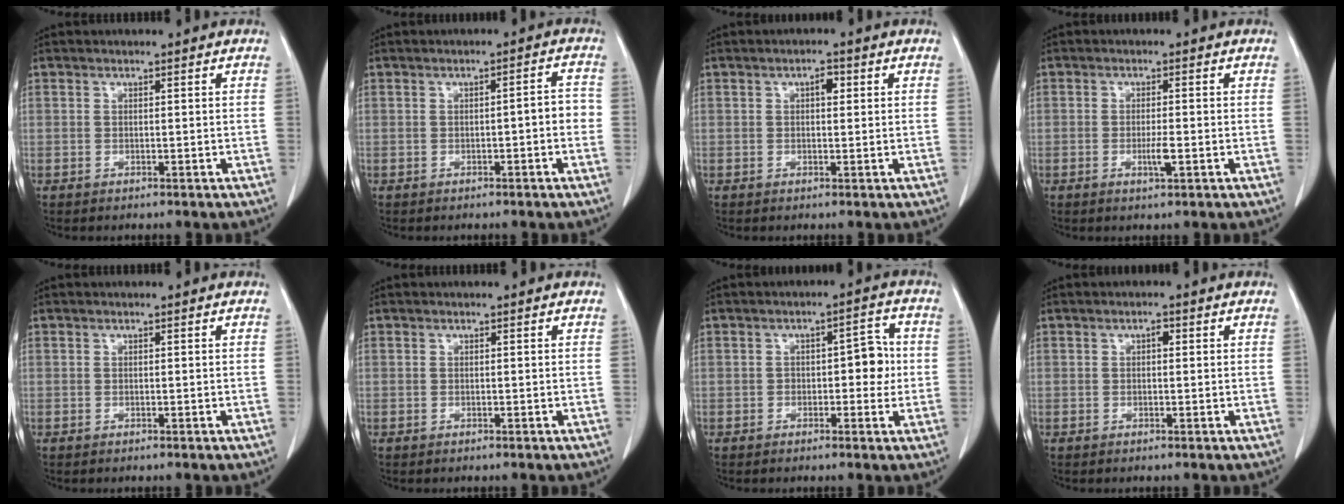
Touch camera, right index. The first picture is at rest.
{"total": 2.9, "force": [-0.7, 0.6, 2.8], "torque": [-0.032, 0.012, -0.009]}
{"total": 1.5, "force": [0.5, 0.8, 1.2], "torque": [-0.016, 0.005, 0.005]}
{"total": 2.5, "force": [-0.8, 0.3, 2.3], "torque": [-0.044, -0.003, -0.013]}
{"total": 0.0}
{"total": 0.0}
{"total": 4.7, "force": [-0.4, 2.4, 4.0], "torque": [-0.043, 0.018, -0.006]}
{"total": 1.0, "force": [0.2, 0.5, 0.8], "torque": [-0.010, 0.003, 0.001]}